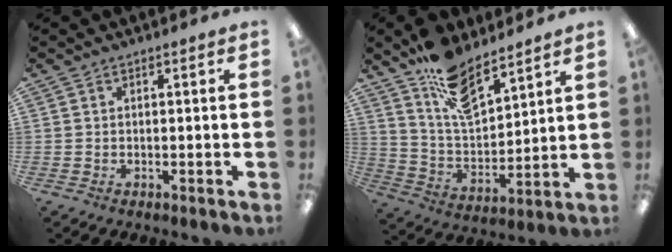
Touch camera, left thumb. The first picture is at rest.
{"total": 13.6, "force": [10.5, 5.3, 6.9], "torque": [-0.131, -0.061, 0.193]}